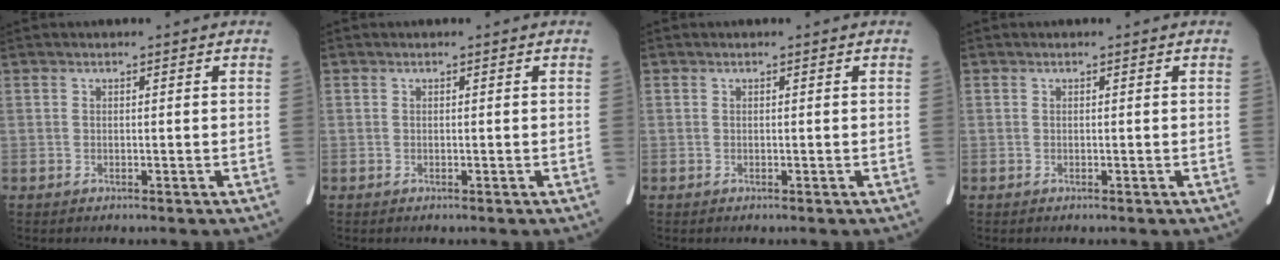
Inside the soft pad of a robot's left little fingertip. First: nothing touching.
{"total": 0.0}
{"total": 0.0}
{"total": 0.0}